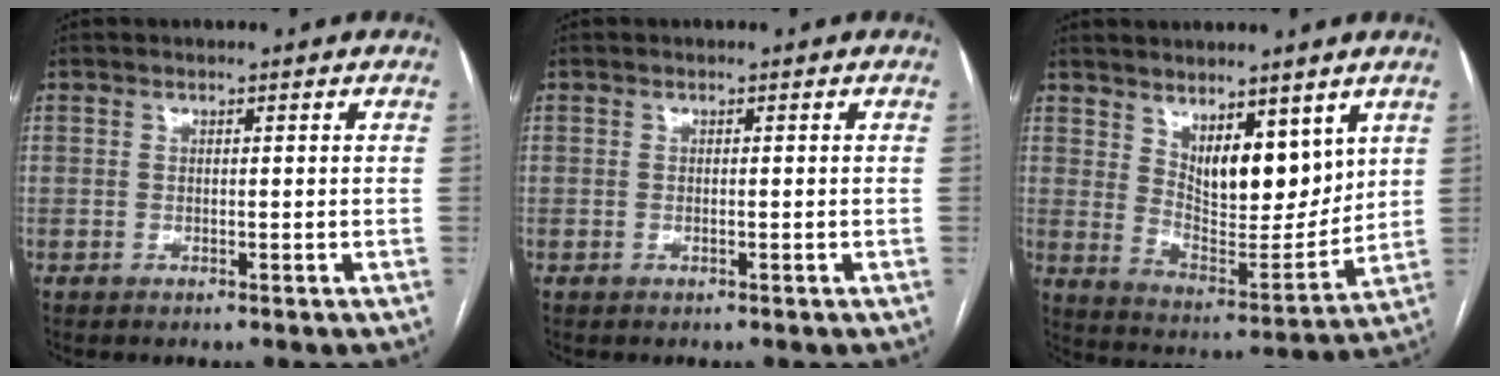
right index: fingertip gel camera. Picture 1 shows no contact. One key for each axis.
{"total": 0.0}
{"total": 11.1, "fx": 5.8, "fy": 4.4, "fz": 8.4, "tx": -0.132, "ty": -0.014, "tz": 0.113}